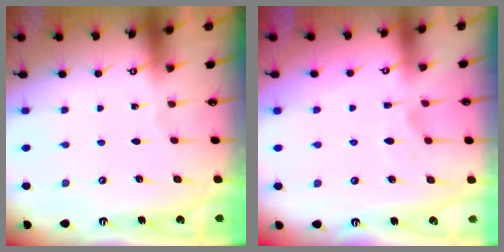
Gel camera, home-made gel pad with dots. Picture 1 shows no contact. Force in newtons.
{"total": 1.5, "press": 1.0, "slide": 1.1}